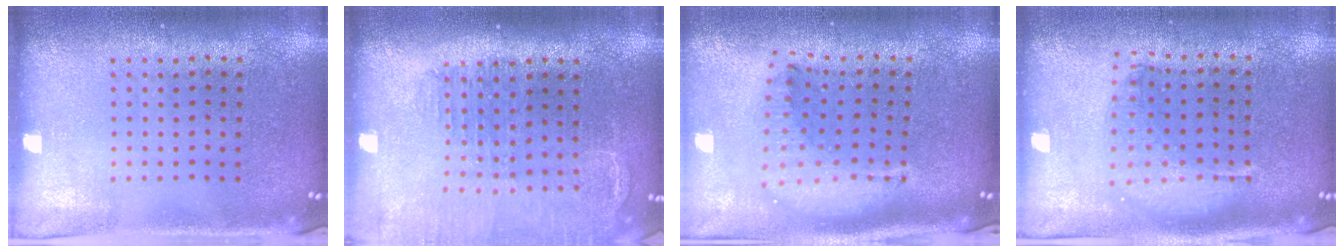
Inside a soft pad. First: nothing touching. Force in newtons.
{"total": 1.5, "press": 1.4, "slide": 0.2}
{"total": 1.8, "press": 1.5, "slide": 1.0}
{"total": 1.5, "press": 1.4, "slide": 0.7}